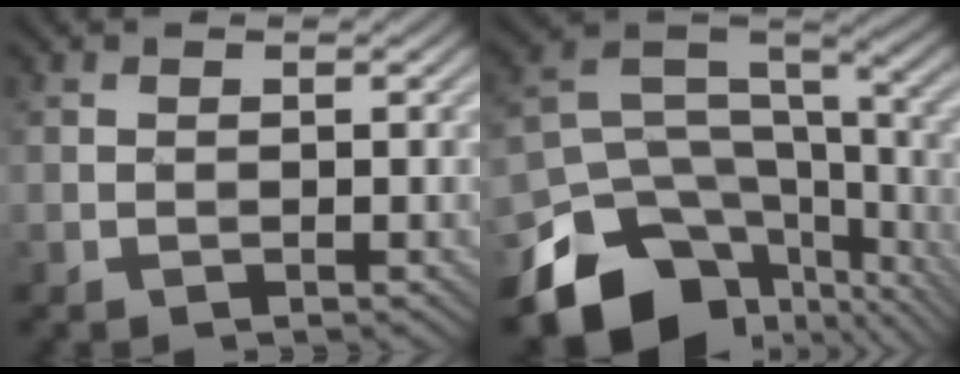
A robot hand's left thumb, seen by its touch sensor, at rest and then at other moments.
{"total": 14.7, "force": [-9.0, 9.6, 6.6], "torque": [-0.167, -0.034, -0.133]}